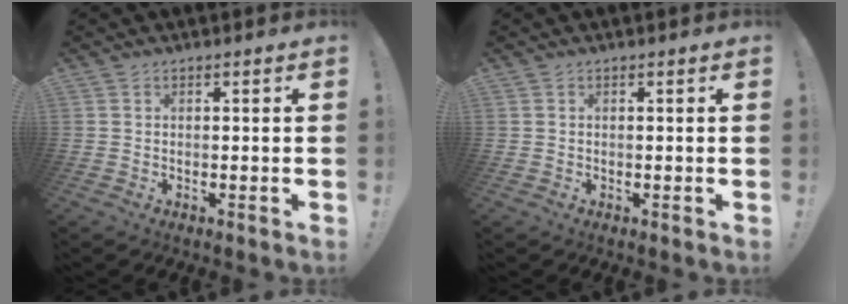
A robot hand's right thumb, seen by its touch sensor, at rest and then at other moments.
{"total": 0.0}